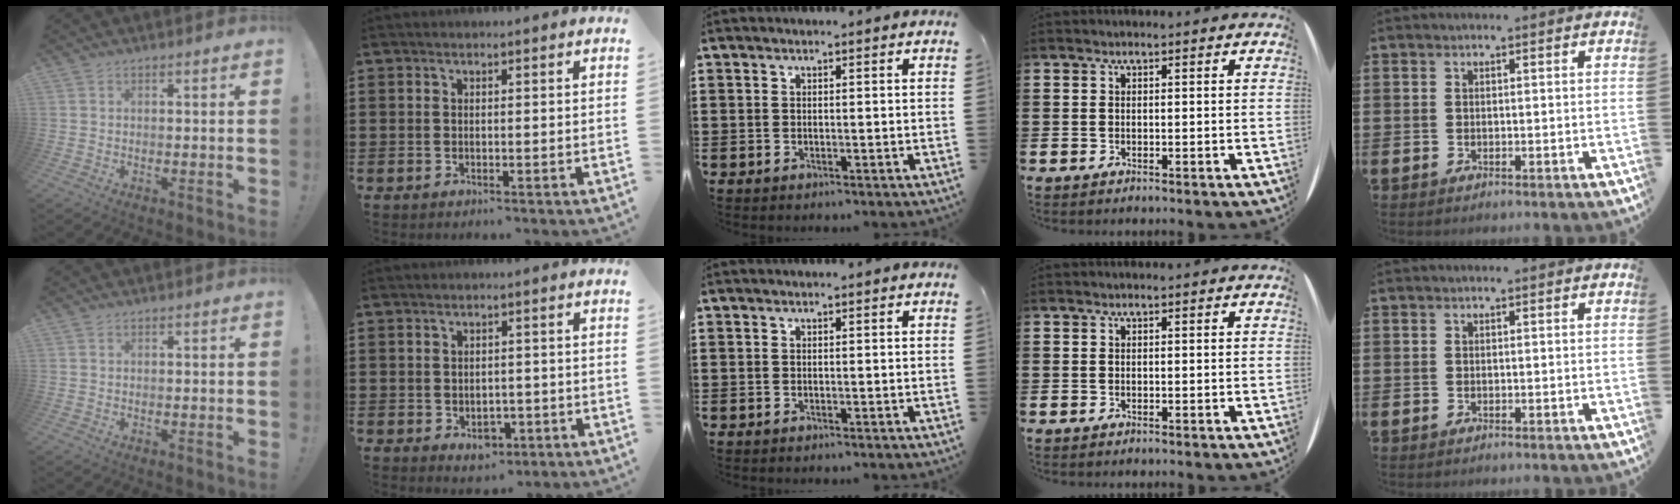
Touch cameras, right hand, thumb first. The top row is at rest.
{"index": {"total": 2.7, "force": [-1.0, 1.9, 1.7], "torque": [-0.026, 0.000, -0.021]}}